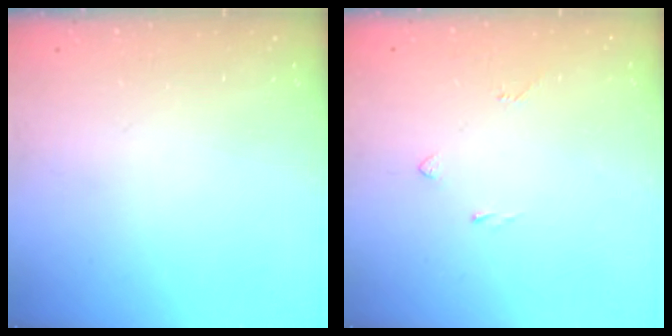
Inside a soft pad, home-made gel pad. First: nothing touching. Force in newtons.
{"total": 2.0, "press": 1.9, "slide": 0.8}